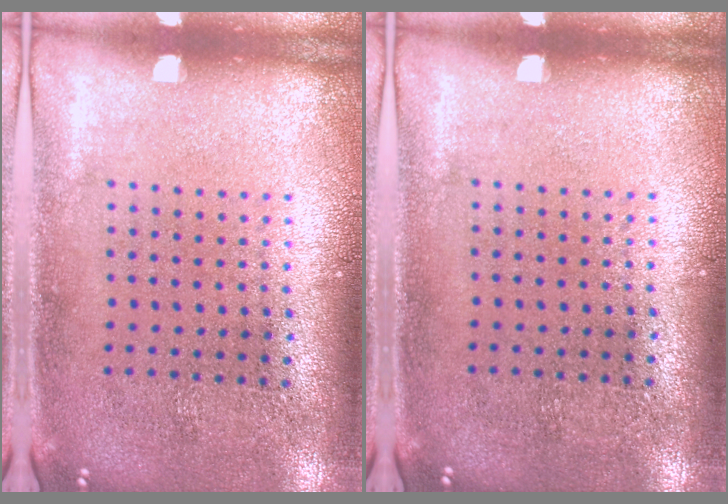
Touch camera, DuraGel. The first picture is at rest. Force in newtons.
{"total": 0.0}